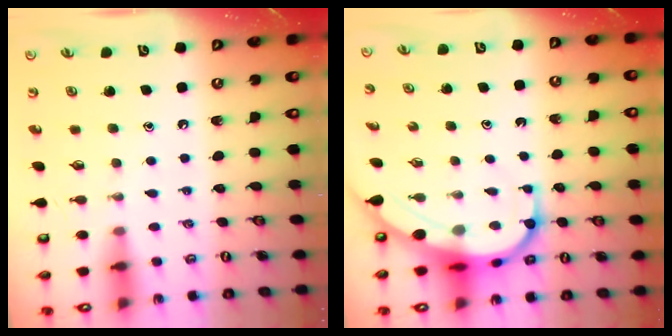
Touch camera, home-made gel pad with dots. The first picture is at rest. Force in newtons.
{"total": 9.0, "press": 8.9, "slide": 0.8}